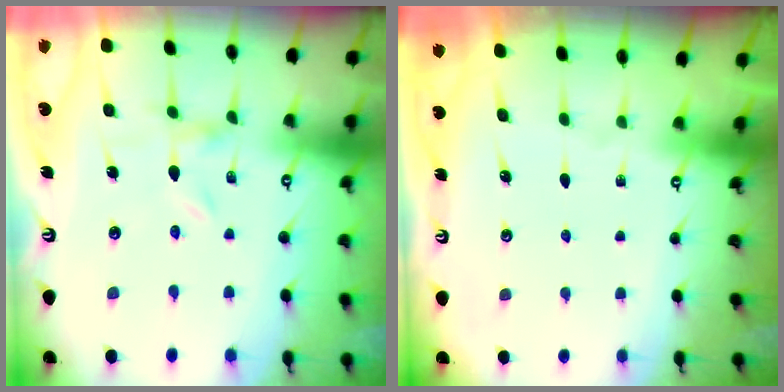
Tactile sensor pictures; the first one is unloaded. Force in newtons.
{"total": 0.0}